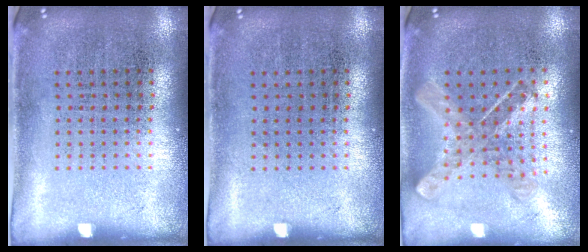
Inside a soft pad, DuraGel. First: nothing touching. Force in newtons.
{"total": 0.0}
{"total": 0.8, "press": 0.8, "slide": 0.2}